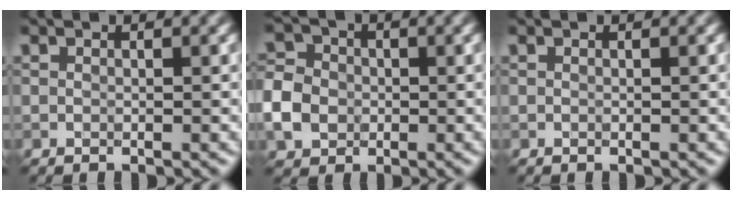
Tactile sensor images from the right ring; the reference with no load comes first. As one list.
[{"total": 4.9, "force": [-1.1, 4.2, 2.3], "torque": [-0.053, 0.003, -0.035]}, {"total": 0.0}]